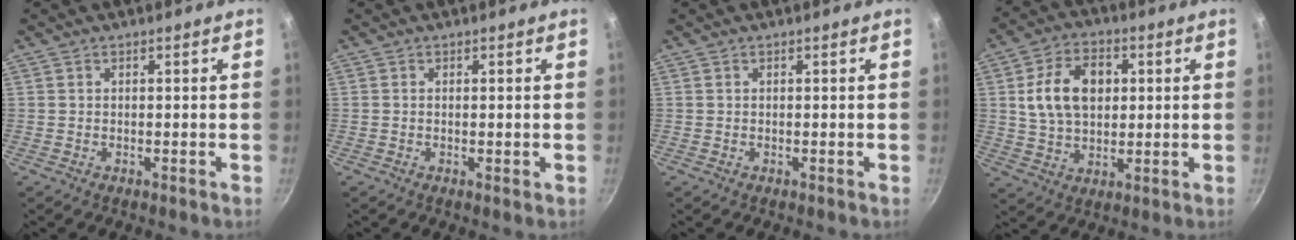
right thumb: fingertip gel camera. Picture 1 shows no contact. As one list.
[{"total": 0.8, "force": [-0.1, 0.1, 0.8], "torque": [-0.014, -0.002, -0.002]}, {"total": 0.0}, {"total": 12.7, "force": [2.4, 8.8, 8.9], "torque": [-0.134, 0.004, 0.038]}]